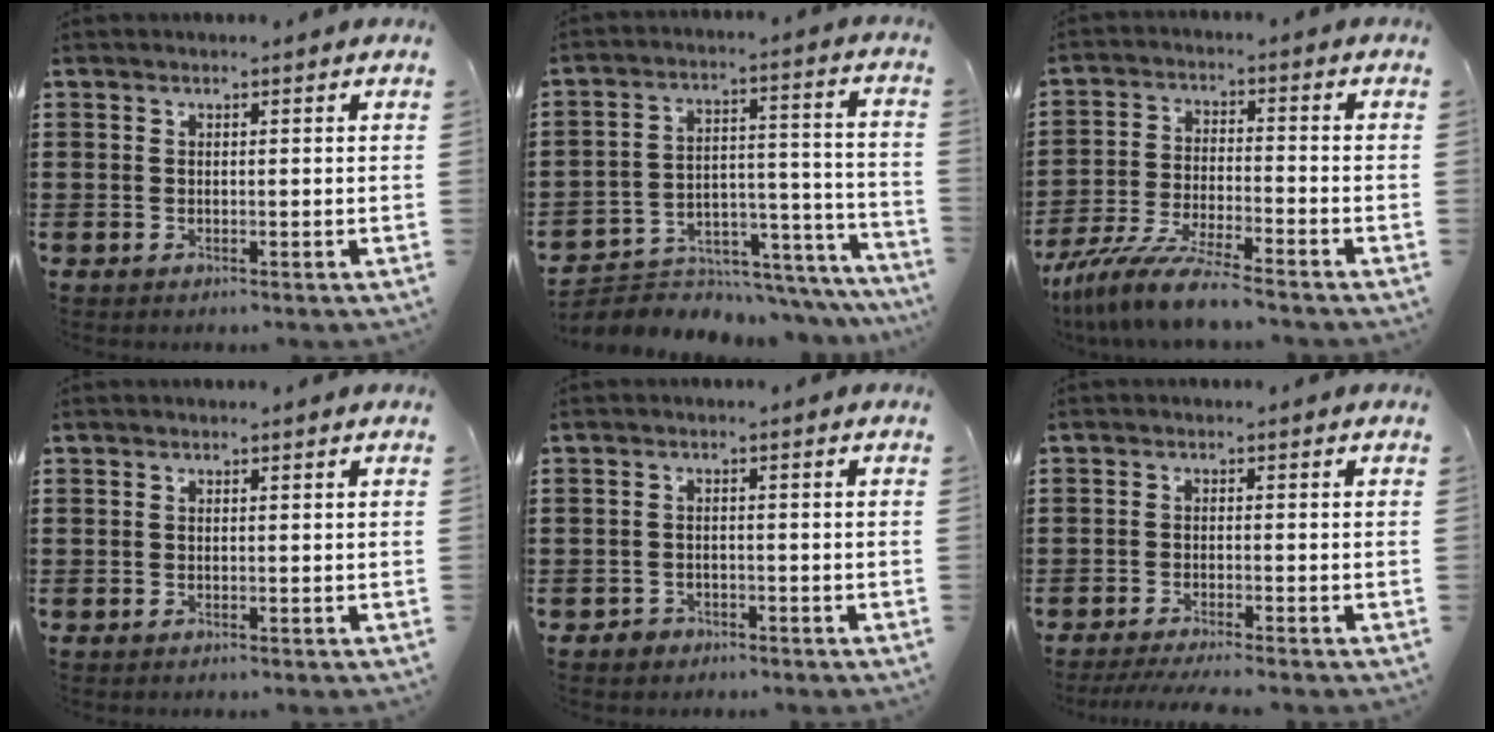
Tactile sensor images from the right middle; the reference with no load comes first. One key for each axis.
{"total": 4.8, "fx": -4.4, "fy": 1.9, "fz": 0.6, "tx": -0.016, "ty": 0.008, "tz": -0.089}
{"total": 8.1, "fx": -7.3, "fy": -0.1, "fz": 3.5, "tx": -0.081, "ty": -0.006, "tz": -0.144}
{"total": 0.0}
{"total": 1.6, "fx": -1.3, "fy": 0.9, "fz": 0.1, "tx": -0.006, "ty": 0.002, "tz": -0.030}
{"total": 2.3, "fx": -2.1, "fy": -0.2, "fz": 1.1, "tx": -0.015, "ty": 0.000, "tz": -0.040}